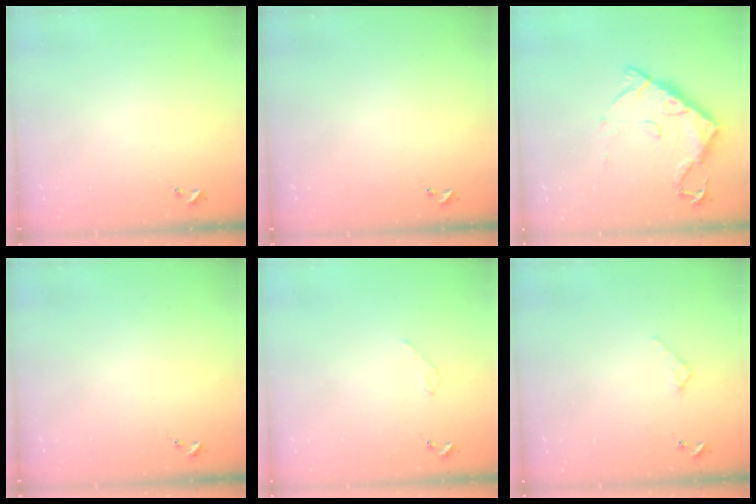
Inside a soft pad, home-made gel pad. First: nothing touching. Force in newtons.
{"total": 0.0}
{"total": 11.5, "press": 11.5, "slide": 1.1}
{"total": 0.0}
{"total": 2.1, "press": 2.1, "slide": 0.2}
{"total": 2.4, "press": 2.3, "slide": 0.3}